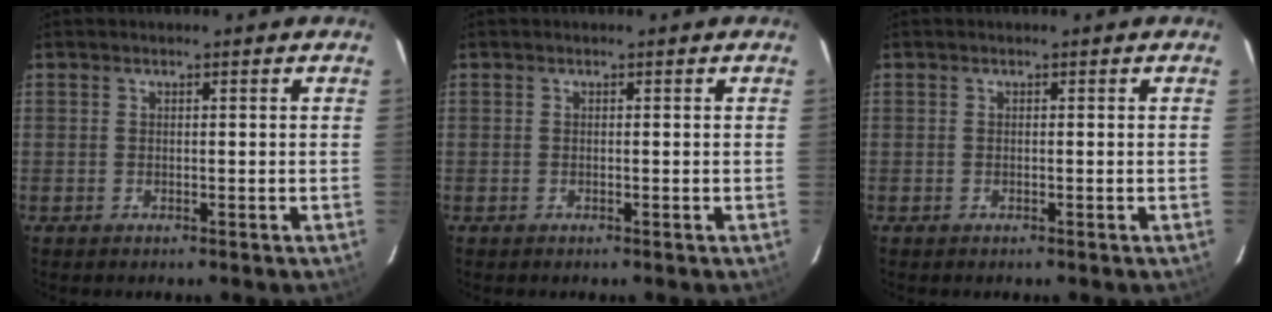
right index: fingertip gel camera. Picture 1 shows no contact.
{"total": 0.0}
{"total": 0.0}